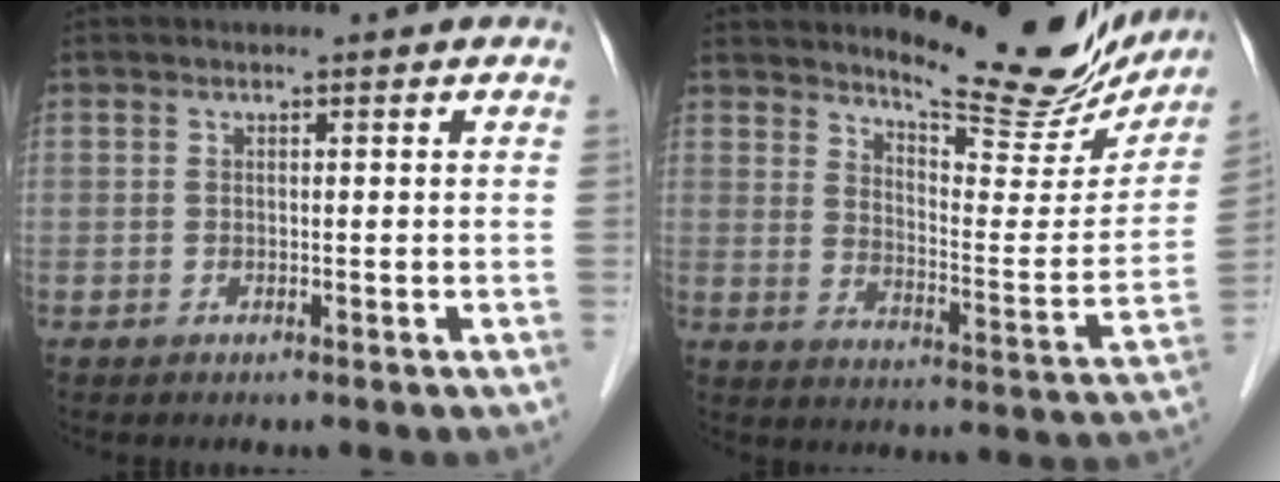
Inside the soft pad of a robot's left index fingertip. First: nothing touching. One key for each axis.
{"total": 16.3, "fx": 14.6, "fy": 3.5, "fz": 6.3, "tx": -0.080, "ty": -0.050, "tz": 0.185}